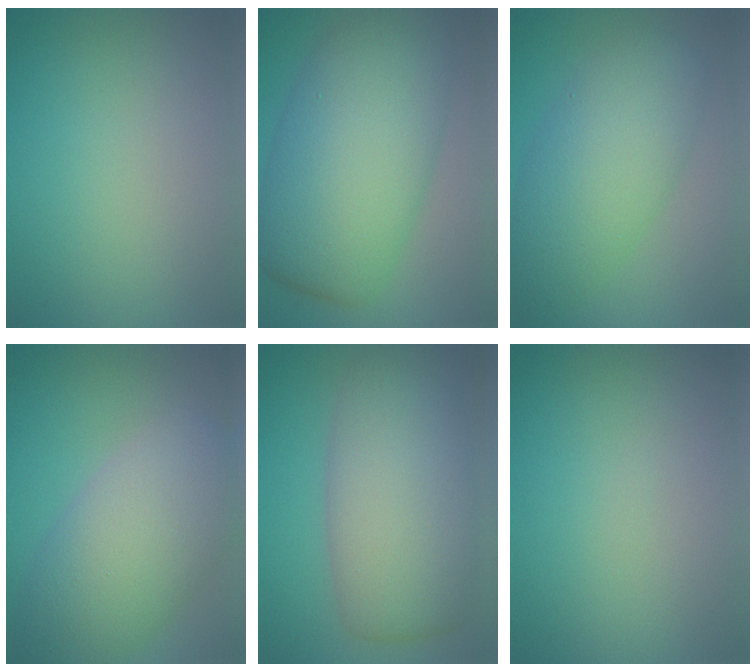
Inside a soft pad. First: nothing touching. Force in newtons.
{"total": 11.9, "press": 11.9, "slide": 0.4}
{"total": 7.4, "press": 7.4, "slide": 0.1}
{"total": 8.6, "press": 8.6, "slide": 0.5}
{"total": 10.1, "press": 10.1, "slide": 0.7}
{"total": 0.0}